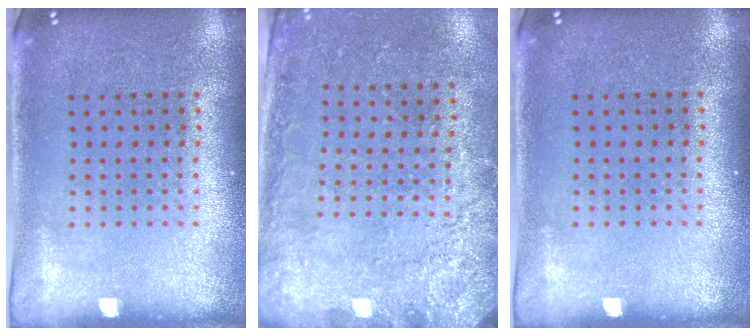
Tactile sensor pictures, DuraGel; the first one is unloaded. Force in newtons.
{"total": 2.5, "press": 2.1, "slide": 1.3}
{"total": 0.0}